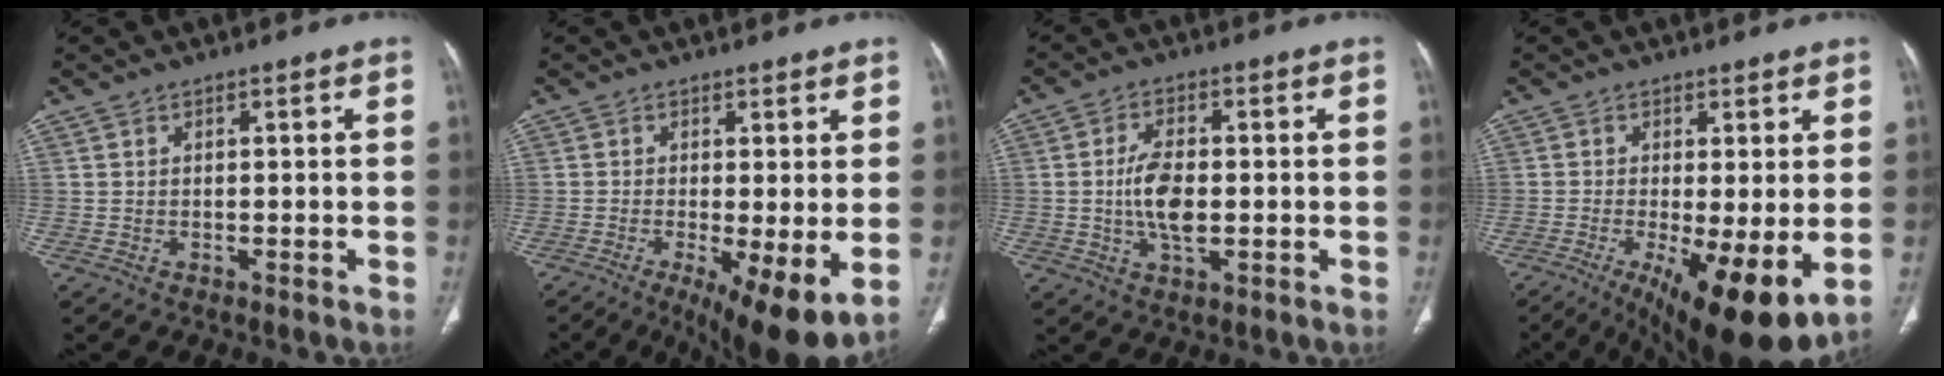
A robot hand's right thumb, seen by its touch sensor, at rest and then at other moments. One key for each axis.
{"total": 11.0, "fx": -2.8, "fy": 3.1, "fz": 10.2, "tx": -0.161, "ty": -0.024, "tz": -0.038}
{"total": 7.5, "fx": -0.5, "fy": 3.6, "fz": 6.5, "tx": -0.129, "ty": 0.001, "tz": -0.010}
{"total": 14.0, "fx": -3.8, "fy": 3.9, "fz": 12.9, "tx": -0.183, "ty": -0.025, "tz": -0.047}